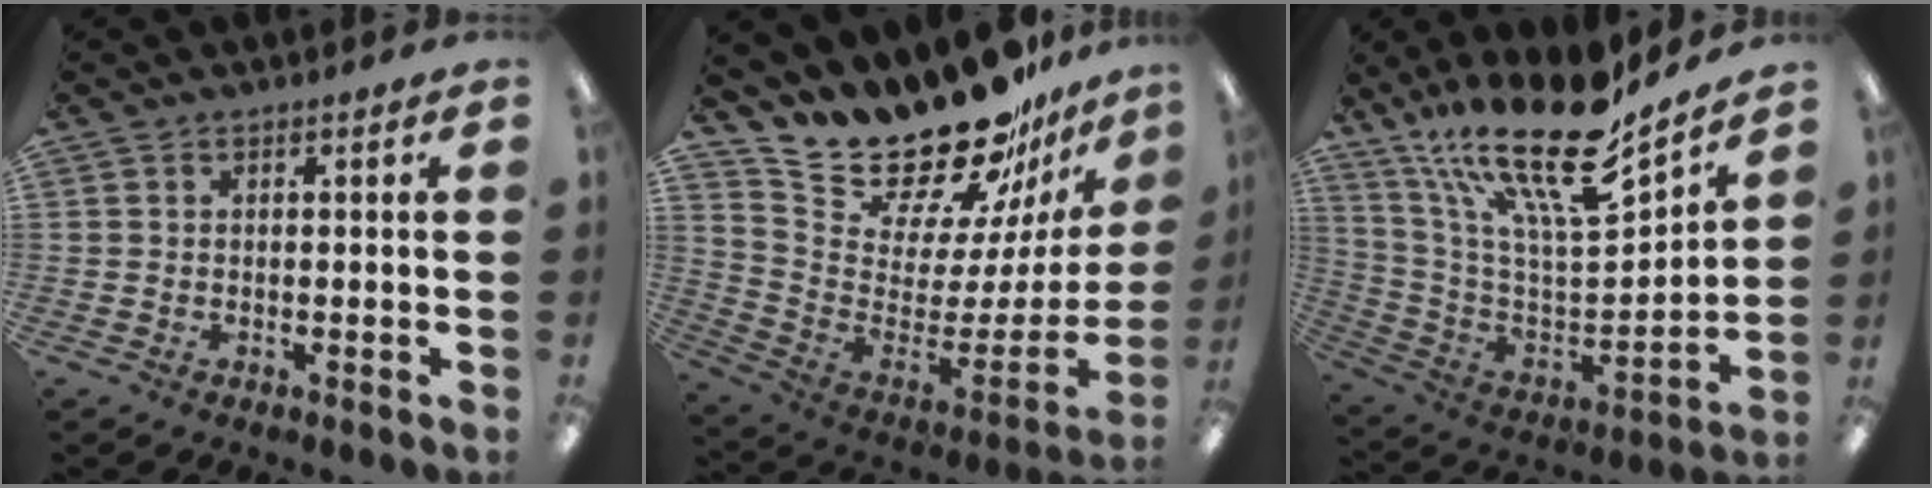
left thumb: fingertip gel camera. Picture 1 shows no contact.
{"total": 22.7, "force": [20.3, 7.0, 7.4], "torque": [-0.117, -0.175, 0.366]}
{"total": 22.5, "force": [16.8, 5.7, 13.9], "torque": [-0.255, -0.122, 0.284]}